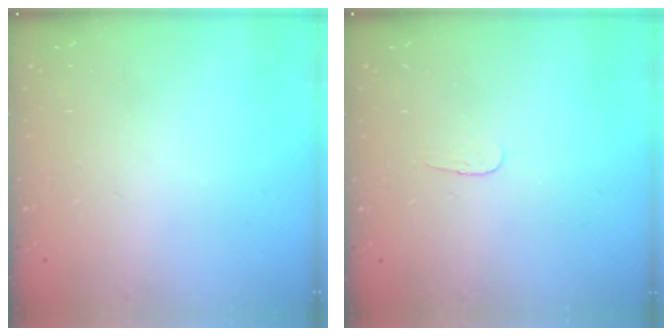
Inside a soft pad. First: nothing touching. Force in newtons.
{"total": 2.8, "press": 2.8, "slide": 0.3}